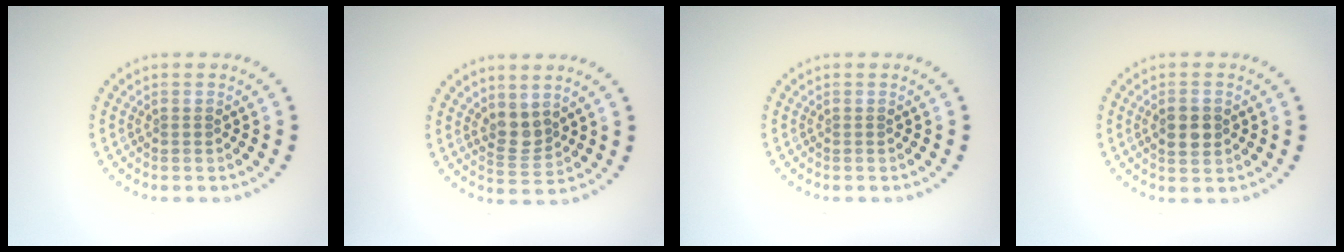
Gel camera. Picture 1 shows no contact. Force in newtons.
{"total": 2.3, "press": 1.9, "slide": 1.4}
{"total": 0.0}
{"total": 2.5, "press": 2.5, "slide": 0.1}